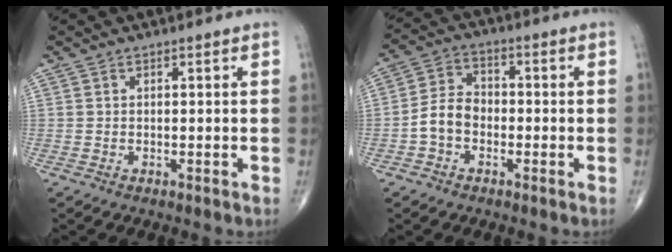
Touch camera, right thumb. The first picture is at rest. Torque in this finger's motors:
{"motor_torque": [-0.08, 0.19, 0.38, -0.14, 0.09]}